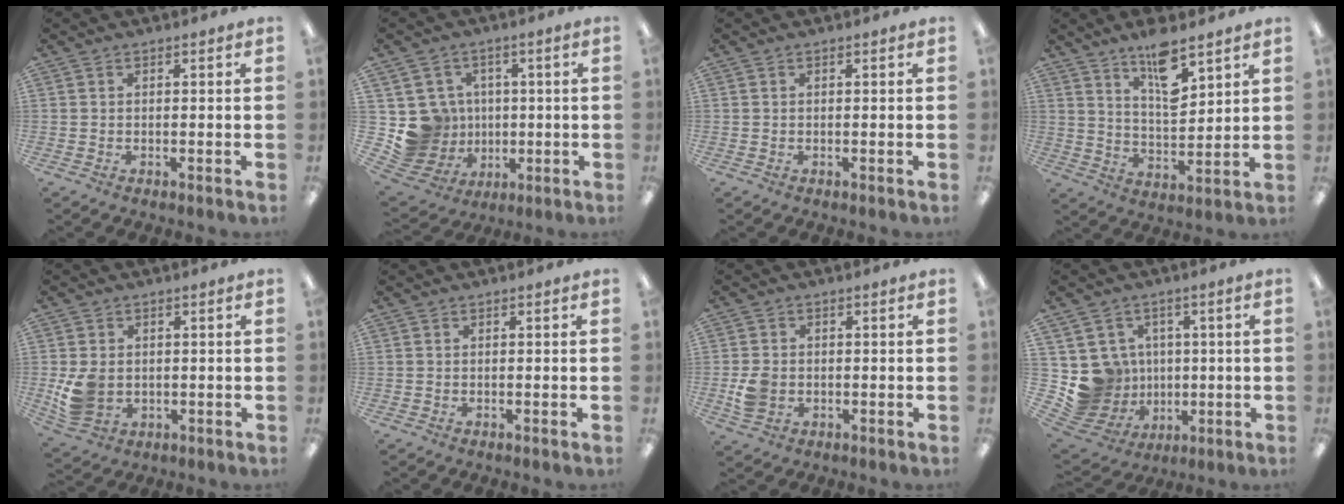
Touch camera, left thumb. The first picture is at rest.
{"total": 11.2, "force": [0.2, 11.0, 2.1], "torque": [-0.072, -0.003, 0.021]}
{"total": 0.0}
{"total": 11.2, "force": [8.0, 3.7, 7.0], "torque": [-0.108, -0.047, 0.136]}
{"total": 6.7, "force": [-0.2, 5.6, 3.8], "torque": [-0.080, 0.007, 0.002]}
{"total": 0.0}
{"total": 4.9, "force": [-0.8, 3.9, 2.8], "torque": [-0.052, 0.000, -0.015]}
{"total": 10.5, "force": [0.3, 10.3, 1.6], "torque": [-0.072, -0.008, 0.023]}